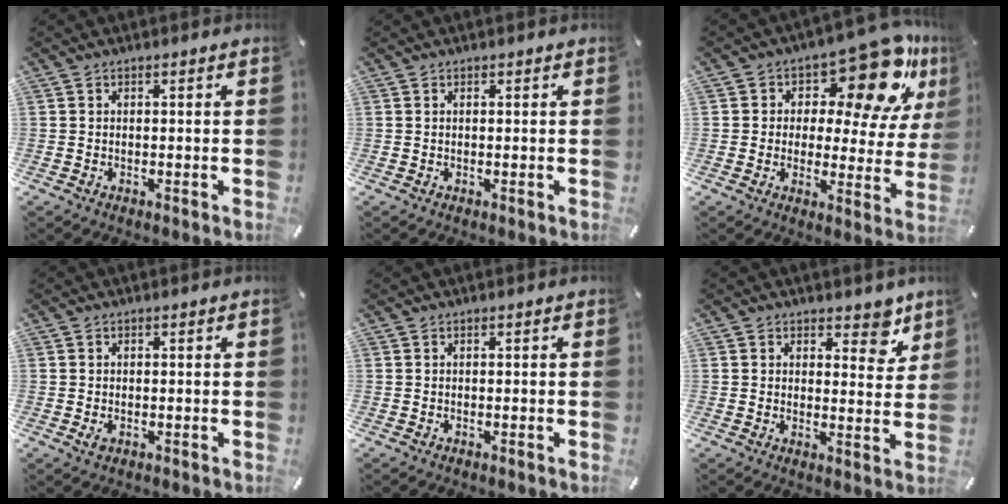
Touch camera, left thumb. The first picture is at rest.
{"total": 0.0}
{"total": 16.1, "force": [10.0, 7.6, 10.1], "torque": [-0.145, -0.070, 0.169]}
{"total": 1.3, "force": [-0.2, 1.0, 0.8], "torque": [-0.014, 0.002, -0.004]}
{"total": 0.0}
{"total": 6.5, "force": [4.6, 3.9, 2.5], "torque": [-0.007, -0.029, 0.074]}